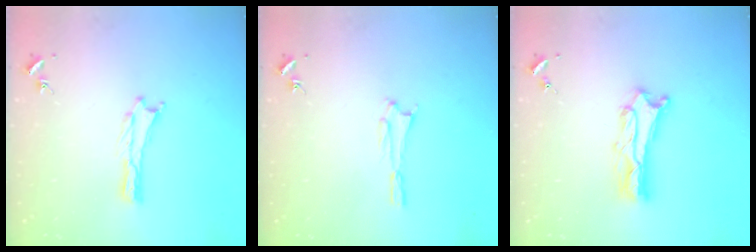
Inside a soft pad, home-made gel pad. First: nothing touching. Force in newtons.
{"total": 1.6, "press": 1.6, "slide": 0.1}
{"total": 6.1, "press": 6.1, "slide": 0.5}